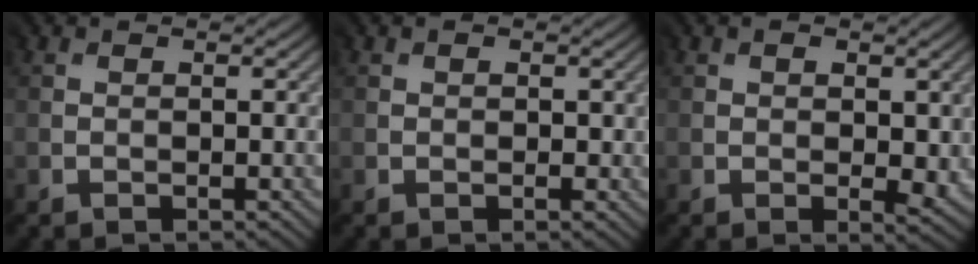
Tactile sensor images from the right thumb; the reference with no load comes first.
{"total": 1.0, "force": [0.1, 0.8, 0.6], "torque": [-0.010, -0.001, 0.004]}
{"total": 3.3, "force": [0.1, 2.2, 2.5], "torque": [-0.035, -0.008, 0.010]}